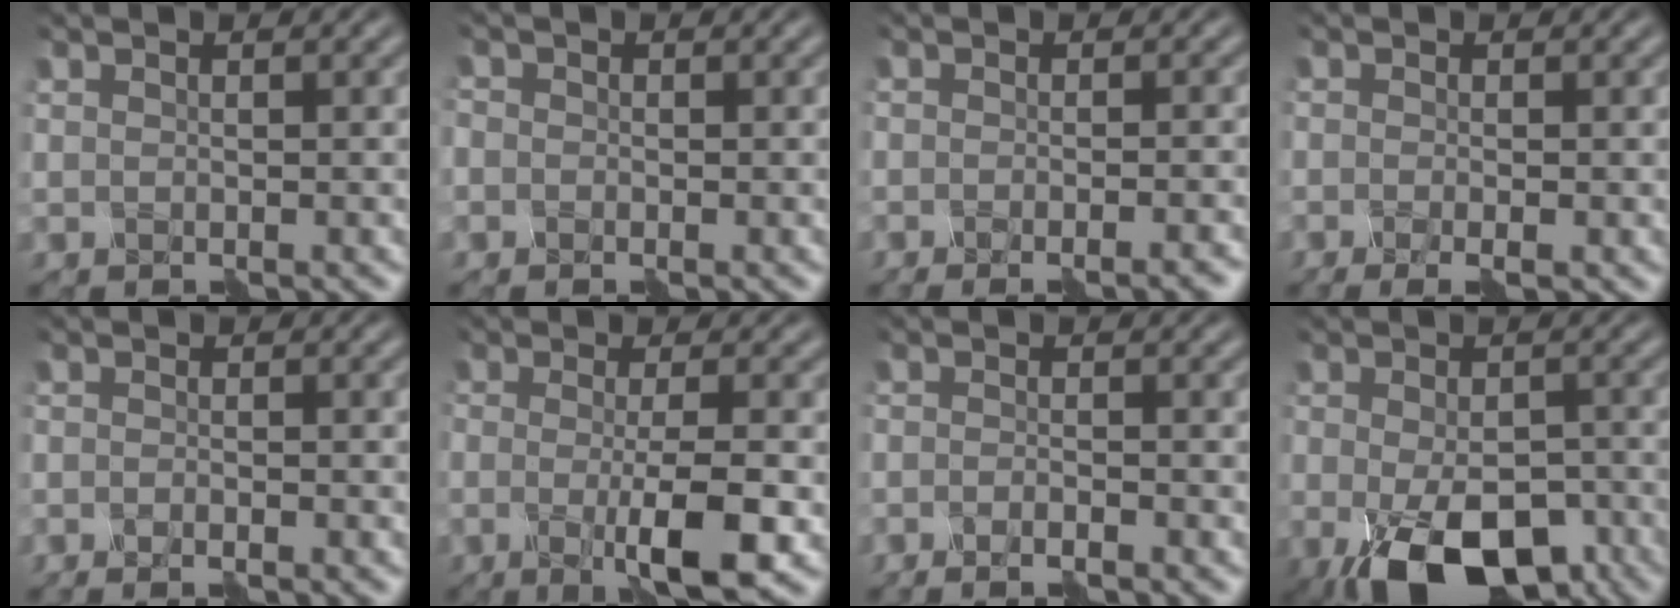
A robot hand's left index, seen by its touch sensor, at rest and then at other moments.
{"total": 1.6, "force": [-0.8, 1.4, 0.1], "torque": [0.009, 0.000, -0.017]}
{"total": 1.8, "force": [-1.3, 0.2, 1.2], "torque": [-0.004, 0.002, -0.025]}
{"total": 1.7, "force": [-1.1, 0.1, 1.3], "torque": [-0.014, -0.005, -0.018]}
{"total": 1.4, "force": [-1.3, 0.1, 0.4], "torque": [-0.003, 0.000, -0.025]}
{"total": 5.6, "force": [-1.8, 1.1, 5.1], "torque": [-0.079, -0.008, -0.036]}
{"total": 1.9, "force": [-1.7, 0.1, 0.8], "torque": [-0.006, 0.001, -0.034]}
{"total": 11.4, "force": [-5.7, 5.7, 8.0], "torque": [-0.137, -0.034, -0.084]}